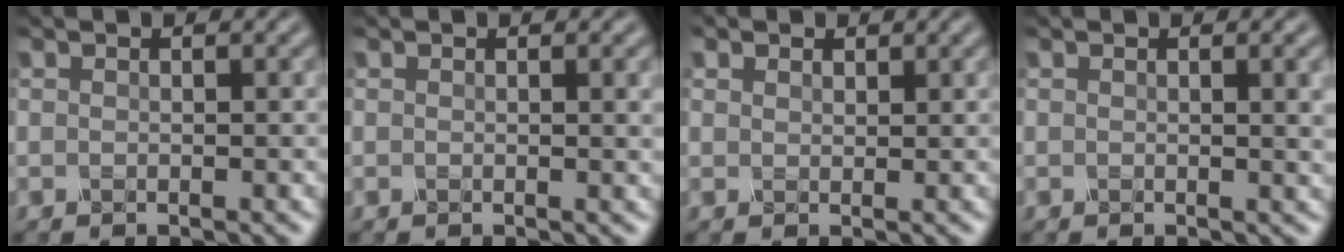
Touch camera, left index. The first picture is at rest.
{"total": 2.0, "force": [0.7, 0.7, 1.7], "torque": [-0.013, 0.003, 0.009]}
{"total": 0.9, "force": [0.7, 0.4, -0.2], "torque": [-0.002, 0.000, 0.018]}
{"total": 3.8, "force": [1.2, 1.4, 3.3], "torque": [-0.026, 0.013, 0.011]}